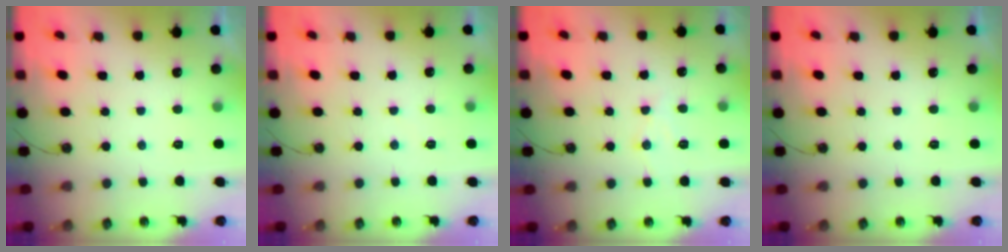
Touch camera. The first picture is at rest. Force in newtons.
{"total": 1.2, "press": 1.2, "slide": 0.3}
{"total": 7.9, "press": 7.9, "slide": 0.7}
{"total": 0.0}